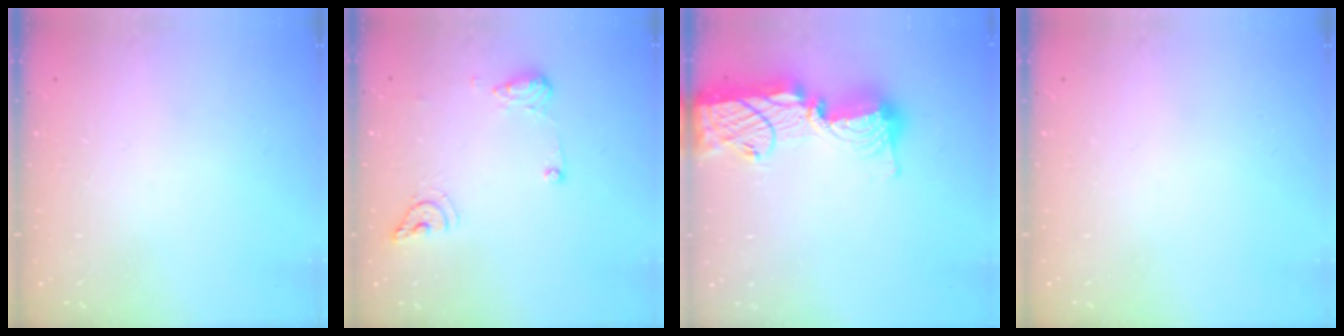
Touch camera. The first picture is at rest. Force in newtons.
{"total": 9.6, "press": 9.5, "slide": 1.4}
{"total": 17.5, "press": 17.4, "slide": 1.3}
{"total": 0.0}